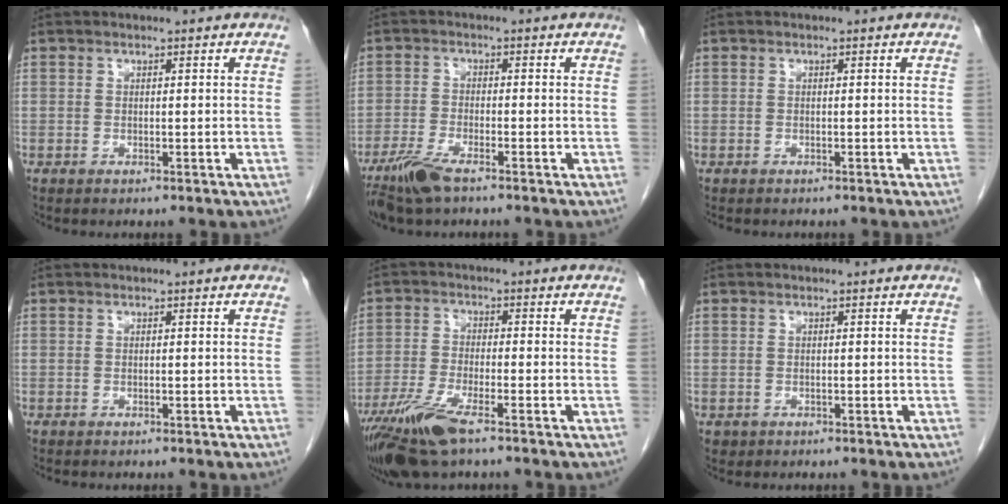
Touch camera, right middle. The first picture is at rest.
{"total": 5.5, "force": [-4.0, 0.9, 3.7], "torque": [-0.083, -0.012, -0.076]}
{"total": 0.6, "force": [-0.5, 0.2, 0.2], "torque": [-0.007, 0.001, -0.009]}
{"total": 0.0}
{"total": 8.7, "force": [-5.7, 1.3, 6.5], "torque": [-0.135, -0.020, -0.105]}
{"total": 0.8, "force": [-0.3, 0.7, 0.1], "torque": [-0.007, 0.003, 0.000]}